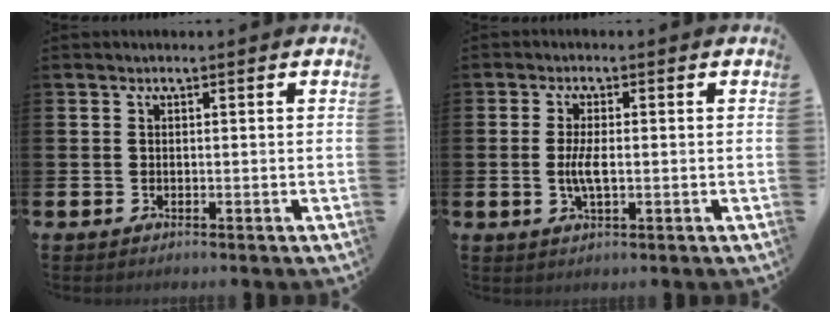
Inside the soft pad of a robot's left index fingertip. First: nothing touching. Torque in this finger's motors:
{"motor_torque": [0.16, 0.02, 0.12, 0.15]}